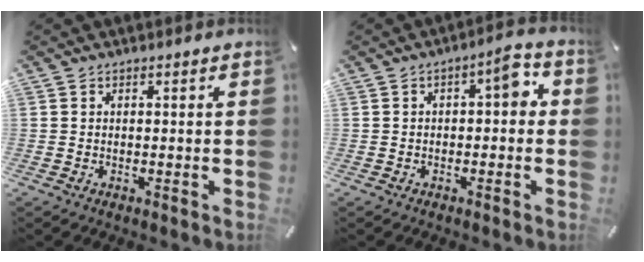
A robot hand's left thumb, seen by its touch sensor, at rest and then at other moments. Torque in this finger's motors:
{"motor_torque": [0.10, -0.02, 0.41, 0.39, 0.03]}